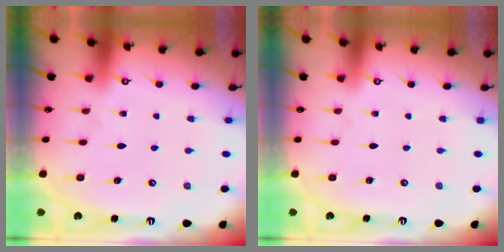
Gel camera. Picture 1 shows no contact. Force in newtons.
{"total": 0.0}